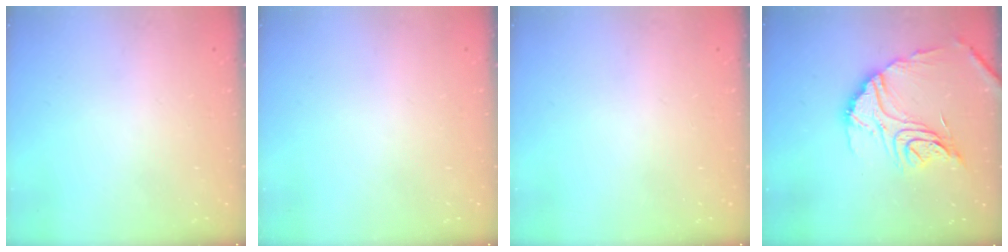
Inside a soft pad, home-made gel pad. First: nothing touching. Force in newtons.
{"total": 0.0}
{"total": 0.0}
{"total": 17.2, "press": 17.1, "slide": 0.9}